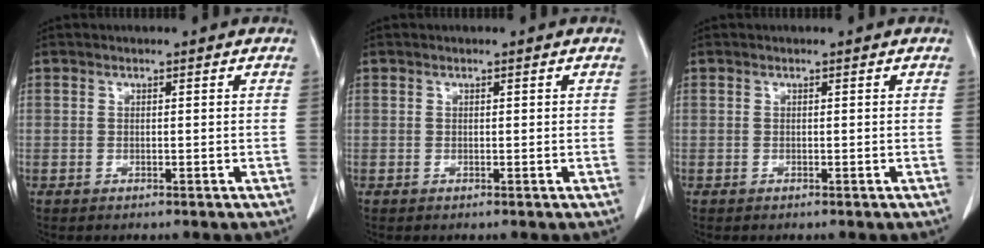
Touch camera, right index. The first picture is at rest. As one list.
[{"total": 0.0}, {"total": 0.0}]